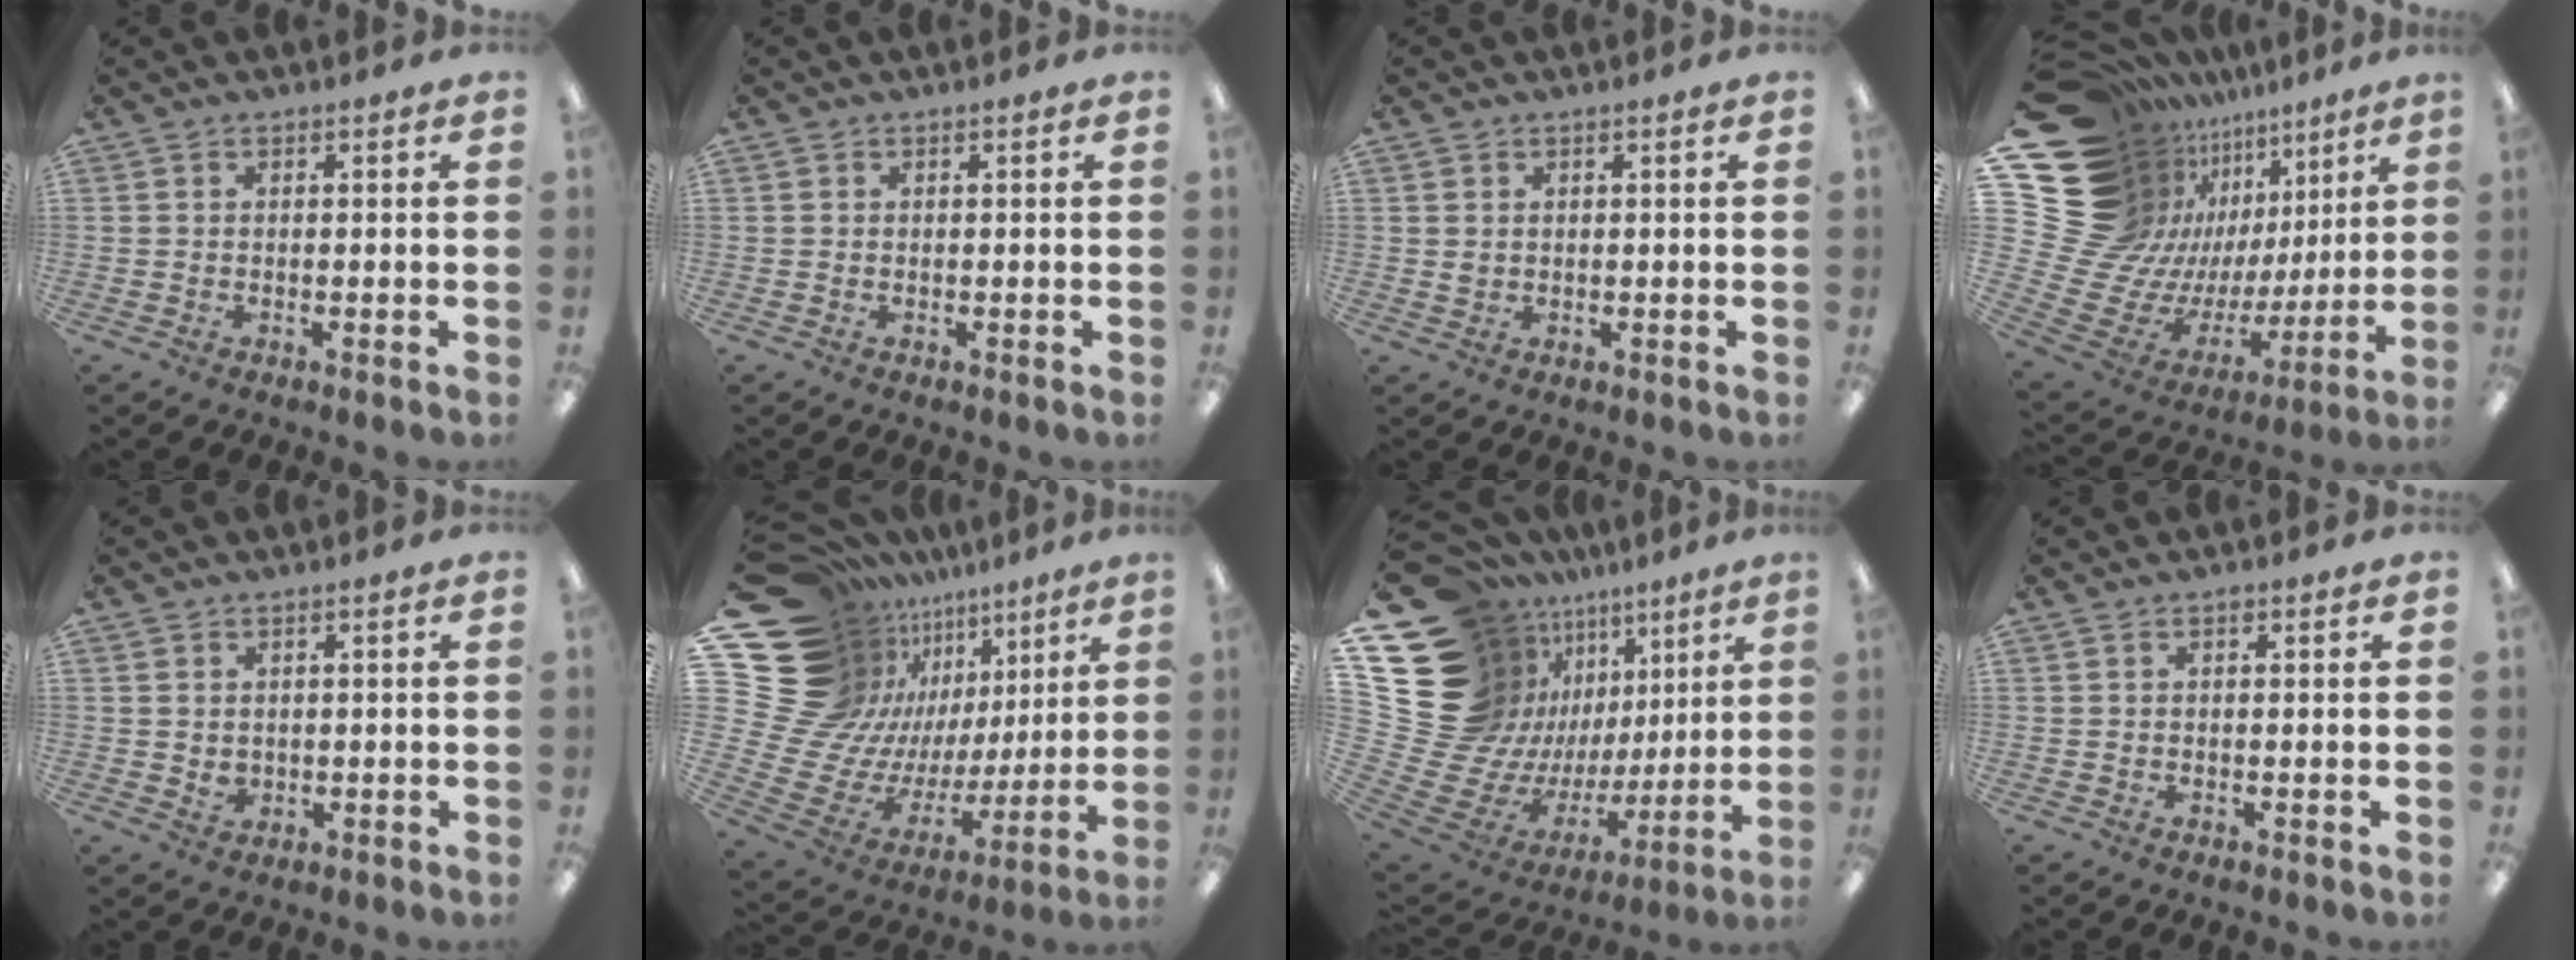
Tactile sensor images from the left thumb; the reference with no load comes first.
{"total": 0.0}
{"total": 1.3, "force": [0.6, 1.1, 0.2], "torque": [-0.007, 0.003, 0.011]}
{"total": 21.0, "force": [9.4, 15.9, 10.1], "torque": [-0.206, -0.115, 0.223]}
{"total": 2.6, "force": [1.0, 2.2, 0.8], "torque": [-0.010, -0.001, 0.017]}
{"total": 18.4, "force": [9.8, 13.9, 7.1], "torque": [-0.163, -0.109, 0.218]}
{"total": 22.0, "force": [9.4, 16.5, 11.1], "torque": [-0.219, -0.126, 0.228]}
{"total": 0.8, "force": [0.5, 0.4, 0.5], "torque": [-0.011, 0.002, 0.010]}